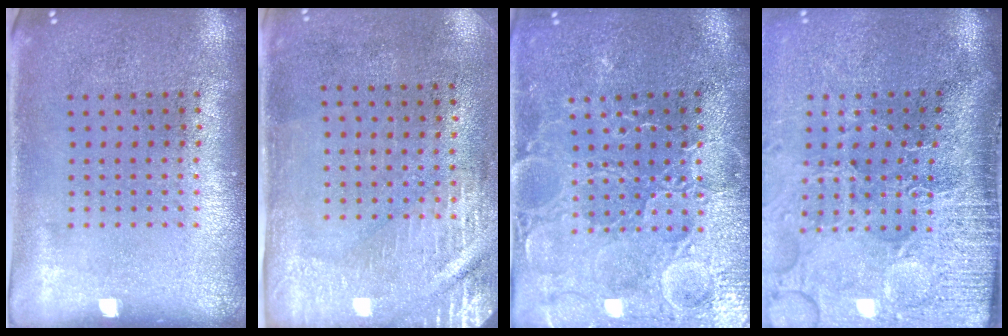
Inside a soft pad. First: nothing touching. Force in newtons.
{"total": 2.9, "press": 2.5, "slide": 1.4}
{"total": 3.6, "press": 3.5, "slide": 0.8}
{"total": 5.0, "press": 4.0, "slide": 2.9}